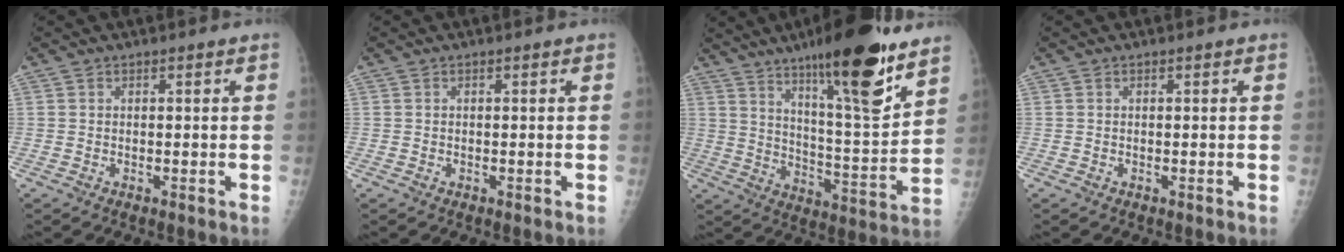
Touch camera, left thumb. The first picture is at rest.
{"total": 0.0}
{"total": 20.4, "force": [13.1, 3.9, 15.1], "torque": [-0.205, -0.076, 0.208]}
{"total": 0.0}